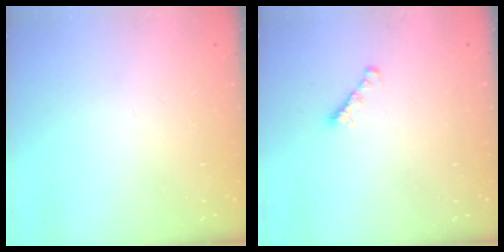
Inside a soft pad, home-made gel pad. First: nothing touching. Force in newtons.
{"total": 1.6, "press": 1.5, "slide": 0.5}